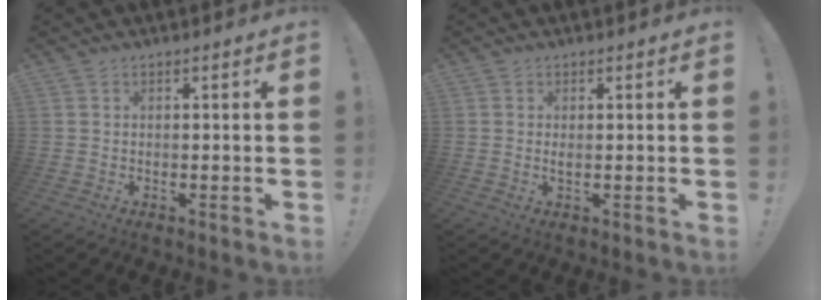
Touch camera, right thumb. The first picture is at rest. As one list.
[{"total": 1.1, "force": [0.4, 0.1, 1.0], "torque": [-0.013, -0.003, 0.006]}]